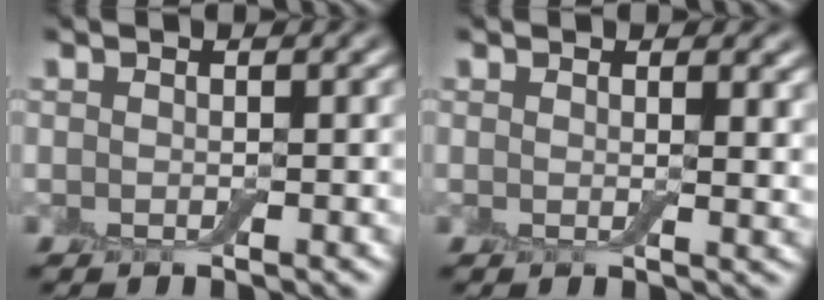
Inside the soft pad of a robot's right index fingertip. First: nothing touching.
{"total": 1.7, "force": [0.7, 1.0, 1.2], "torque": [-0.017, -0.004, 0.011]}